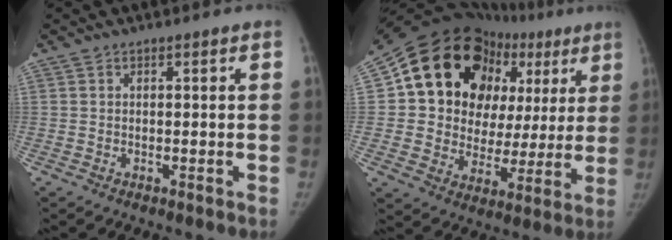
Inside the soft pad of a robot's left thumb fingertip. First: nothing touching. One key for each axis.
{"total": 24.7, "fx": 8.2, "fy": 17.9, "fz": 14.9, "tx": -0.158, "ty": 0.031, "tz": 0.135}